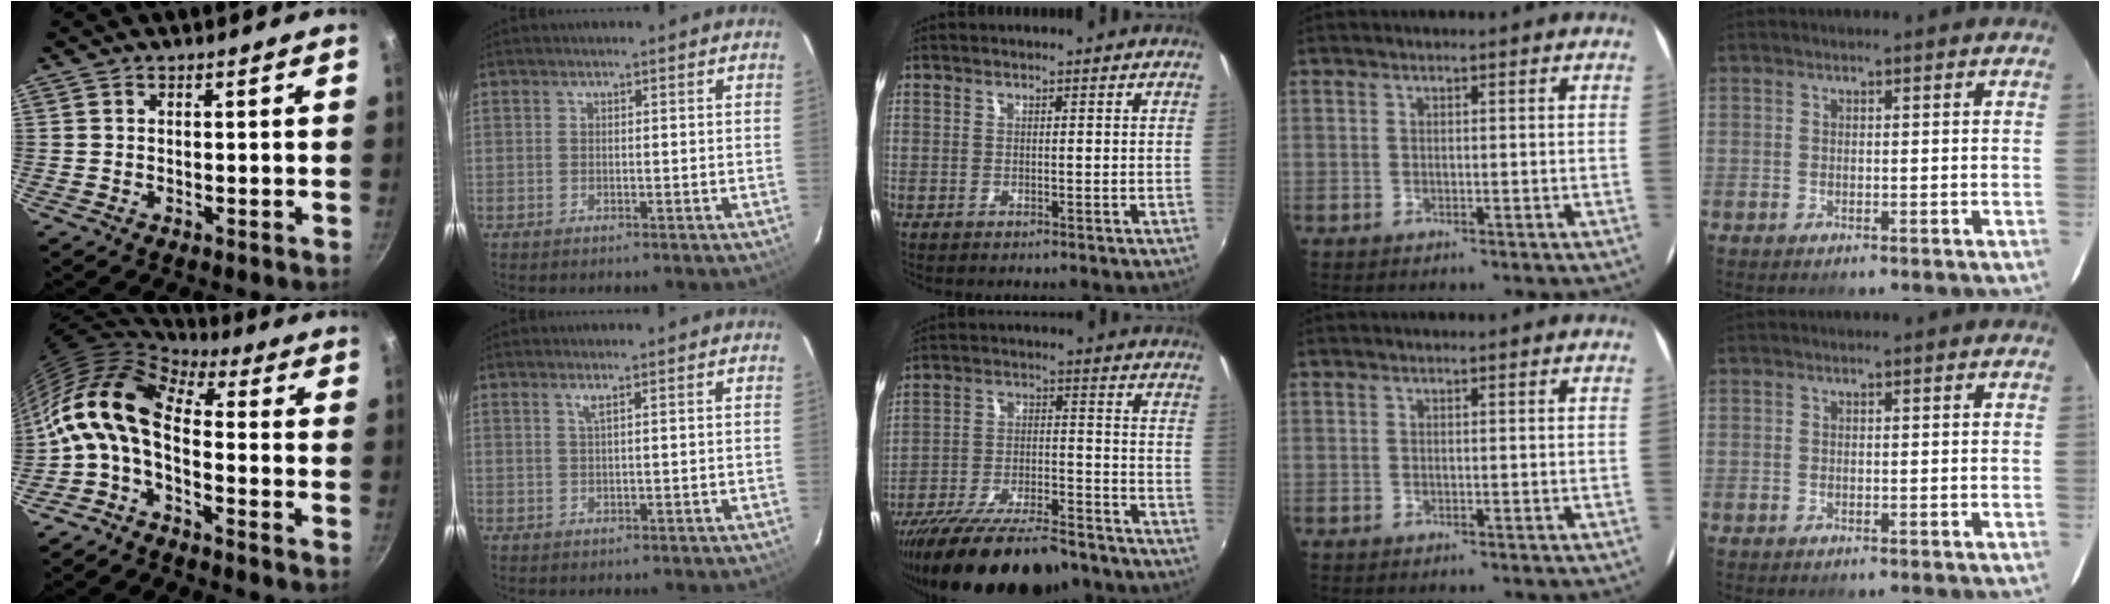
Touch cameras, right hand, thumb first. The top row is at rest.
{"thumb": {"total": 13.3, "force": [-1.8, 7.2, 11.1], "torque": [-0.214, 0.032, -0.052]}, "index": {"total": 1.1, "force": [0.5, -0.3, 0.9], "torque": [-0.018, 0.000, 0.009]}, "middle": {"total": 22.4, "force": [-18.5, 6.2, 11.0], "torque": [-0.202, -0.038, -0.277]}}